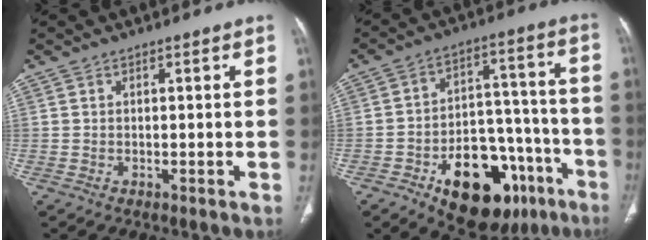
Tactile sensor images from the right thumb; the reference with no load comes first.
{"total": 22.5, "force": [-11.5, 12.4, 14.8], "torque": [-0.167, 0.075, -0.160]}